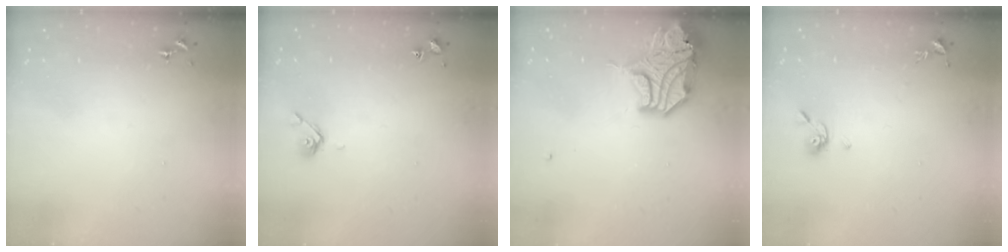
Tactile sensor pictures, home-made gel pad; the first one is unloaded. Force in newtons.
{"total": 4.9, "press": 4.8, "slide": 0.9}
{"total": 15.3, "press": 15.2, "slide": 2.2}
{"total": 7.5, "press": 7.4, "slide": 1.1}